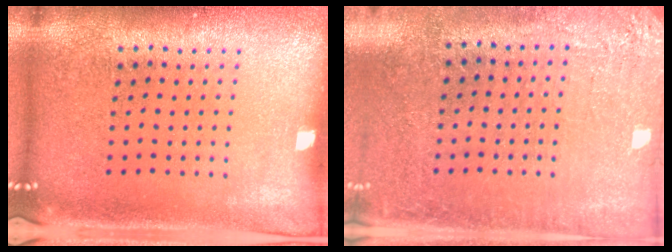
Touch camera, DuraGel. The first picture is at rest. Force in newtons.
{"total": 2.8, "press": 2.5, "slide": 1.1}